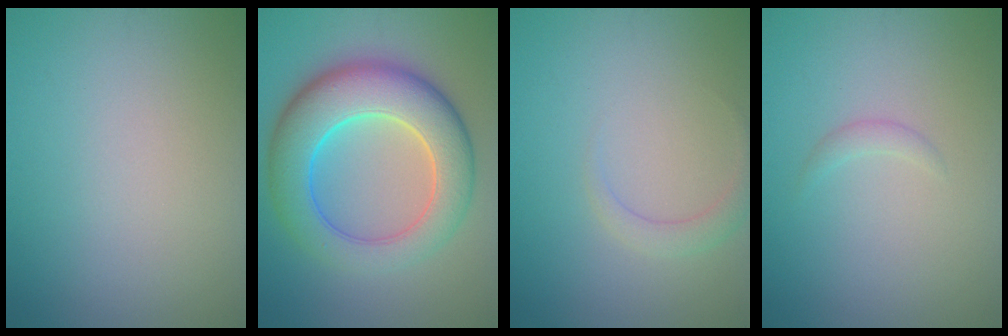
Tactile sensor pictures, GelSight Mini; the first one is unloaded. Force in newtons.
{"total": 9.8, "press": 9.8, "slide": 0.2}
{"total": 1.6, "press": 1.6, "slide": 0.1}
{"total": 0.8, "press": 0.8, "slide": 0.1}